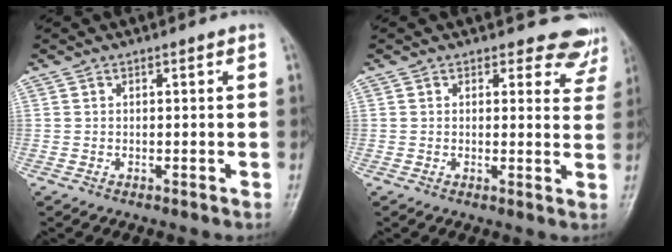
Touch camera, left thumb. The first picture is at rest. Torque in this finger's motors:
{"motor_torque": [-0.17, 0.18, -0.01, 0.04, 0.03]}